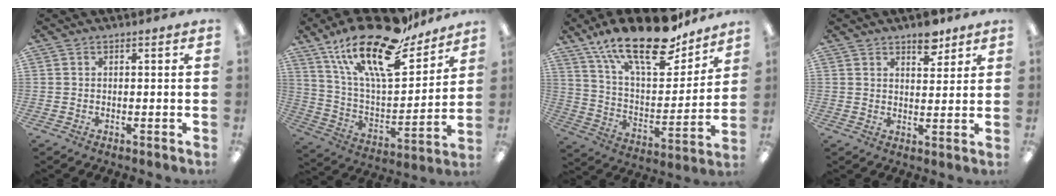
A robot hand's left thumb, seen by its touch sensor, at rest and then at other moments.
{"total": 23.7, "force": [17.1, 8.4, 14.0], "torque": [-0.241, -0.110, 0.290]}
{"total": 23.7, "force": [17.4, 8.4, 13.7], "torque": [-0.225, -0.105, 0.298]}
{"total": 6.1, "force": [4.7, 2.9, 2.7], "torque": [-0.016, -0.030, 0.077]}